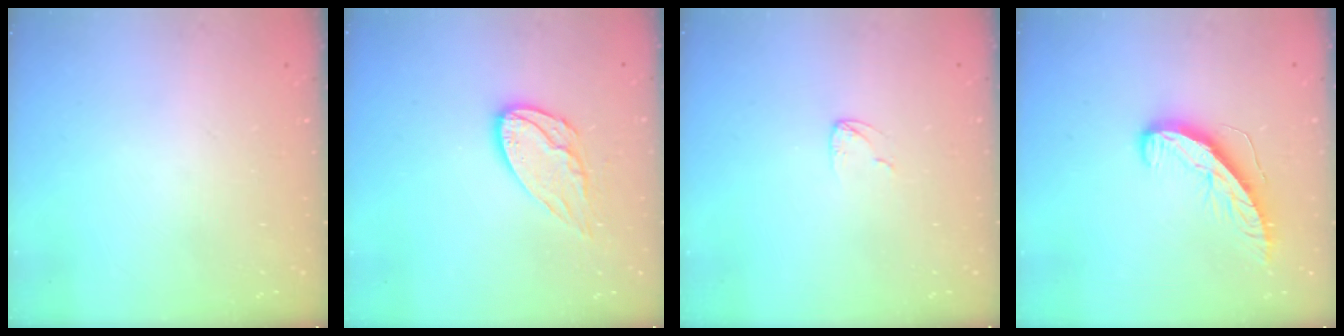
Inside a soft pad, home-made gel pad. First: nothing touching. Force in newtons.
{"total": 10.3, "press": 10.3, "slide": 0.4}
{"total": 2.7, "press": 2.7, "slide": 0.2}
{"total": 9.7, "press": 9.7, "slide": 0.3}